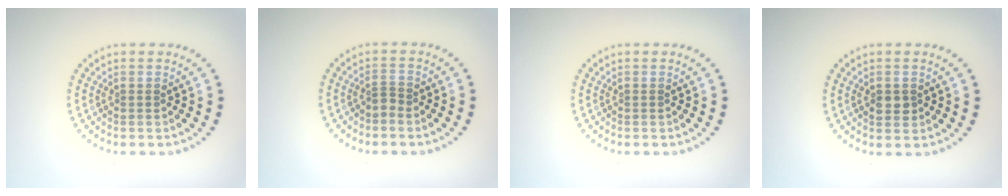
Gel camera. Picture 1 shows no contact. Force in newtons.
{"total": 0.8, "press": 0.4, "slide": 0.6}
{"total": 0.0}
{"total": 1.7, "press": 1.7, "slide": 0.2}